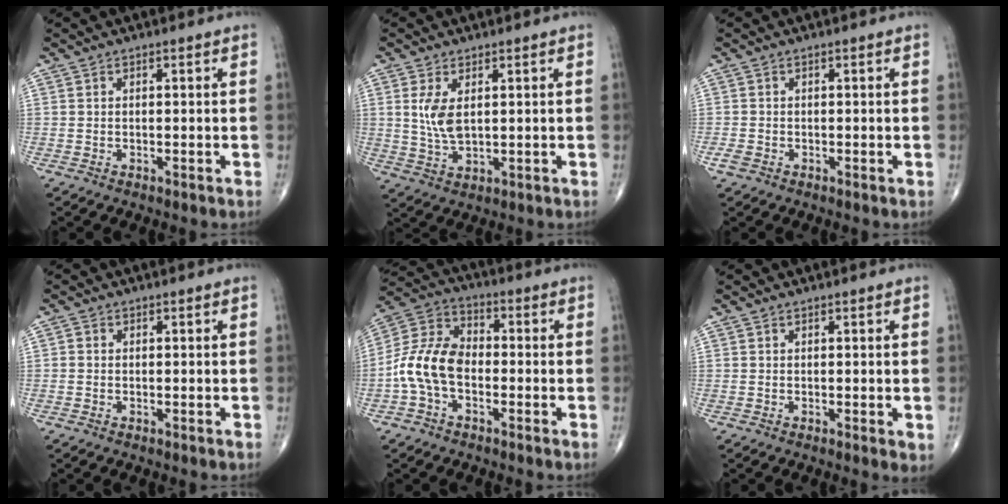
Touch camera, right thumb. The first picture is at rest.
{"total": 5.7, "force": [1.4, 2.8, 4.8], "torque": [-0.097, -0.011, 0.037]}
{"total": 1.6, "force": [-0.7, 1.1, 0.9], "torque": [-0.022, -0.003, -0.016]}
{"total": 0.7, "force": [0.0, 0.7, 0.3], "torque": [-0.002, 0.001, -0.004]}
{"total": 11.1, "force": [-2.6, 7.2, 8.1], "torque": [-0.155, 0.037, -0.062]}
{"total": 1.7, "force": [0.3, 0.6, 1.6], "torque": [-0.023, -0.006, 0.005]}